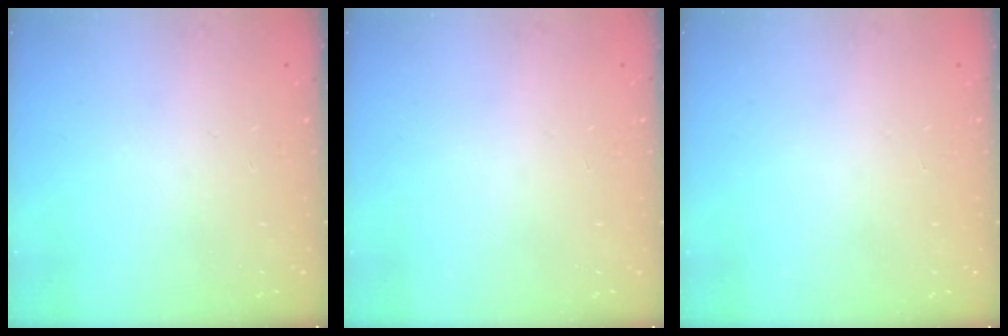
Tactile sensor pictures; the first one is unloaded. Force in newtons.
{"total": 0.0}
{"total": 0.0}